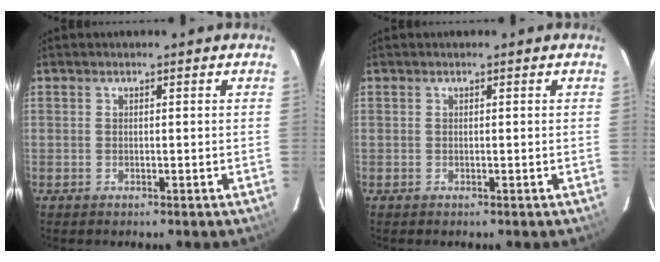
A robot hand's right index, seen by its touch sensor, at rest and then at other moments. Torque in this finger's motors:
{"motor_torque": [0.03, 0.02, 0.00, 0.00]}